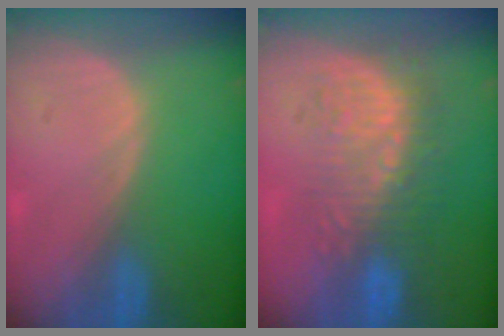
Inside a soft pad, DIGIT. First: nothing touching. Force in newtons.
{"total": 9.1, "press": 8.7, "slide": 2.6}